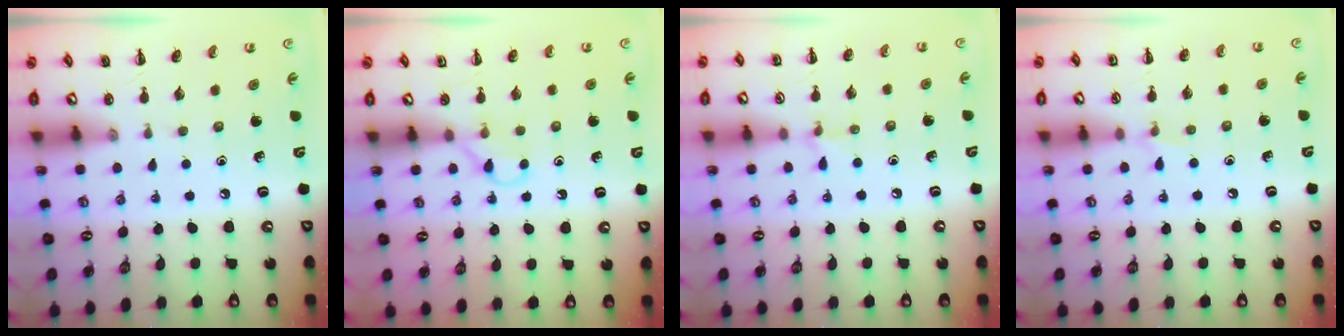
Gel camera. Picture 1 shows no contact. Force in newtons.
{"total": 2.9, "press": 2.7, "slide": 0.9}
{"total": 5.0, "press": 4.6, "slide": 1.8}
{"total": 4.6, "press": 4.5, "slide": 1.1}